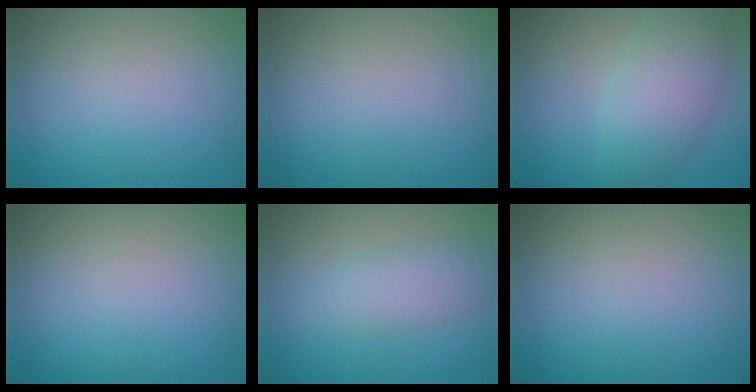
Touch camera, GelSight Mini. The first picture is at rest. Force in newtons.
{"total": 0.0}
{"total": 5.4, "press": 5.4, "slide": 0.2}
{"total": 0.0}
{"total": 2.8, "press": 2.8, "slide": 0.1}
{"total": 0.0}